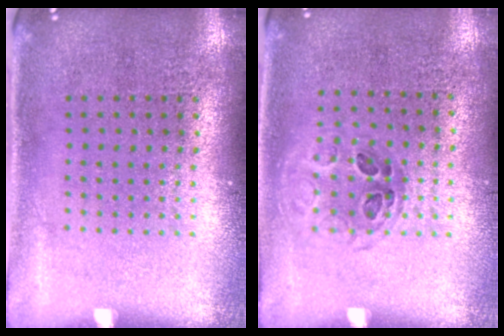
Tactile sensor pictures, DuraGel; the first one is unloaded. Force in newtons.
{"total": 0.9, "press": 0.7, "slide": 0.5}